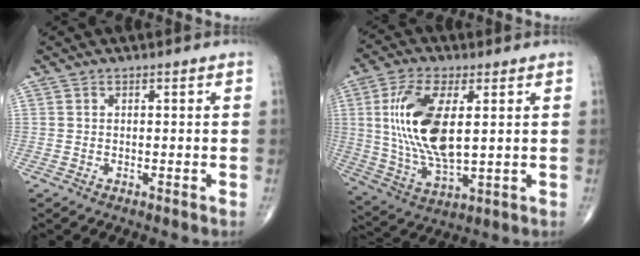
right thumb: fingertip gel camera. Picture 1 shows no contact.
{"total": 16.4, "force": [2.8, 7.1, 14.5], "torque": [-0.293, -0.016, 0.061]}